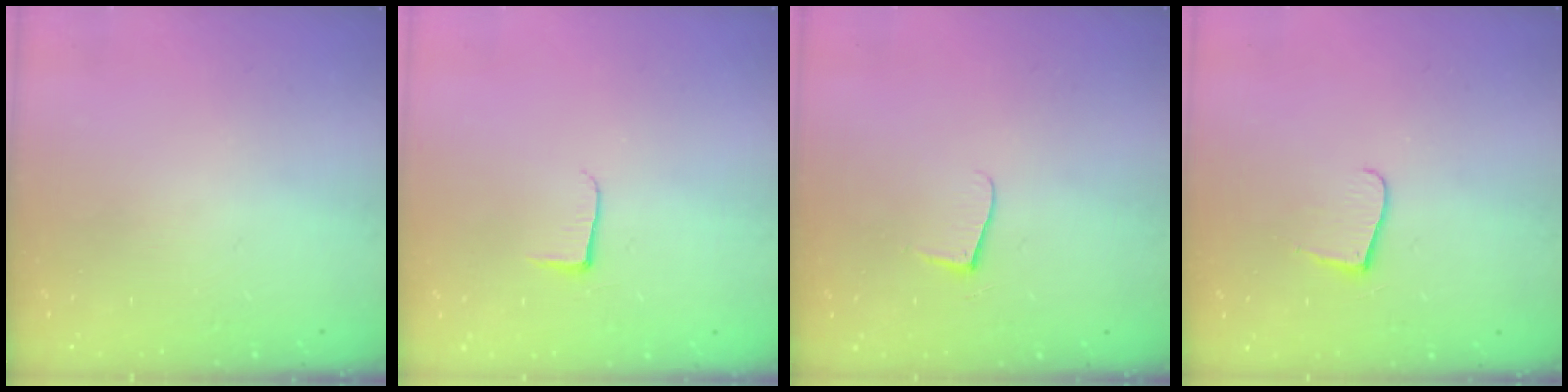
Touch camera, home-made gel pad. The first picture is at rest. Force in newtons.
{"total": 4.0, "press": 4.0, "slide": 0.5}
{"total": 5.2, "press": 5.2, "slide": 0.5}
{"total": 6.9, "press": 6.9, "slide": 0.7}